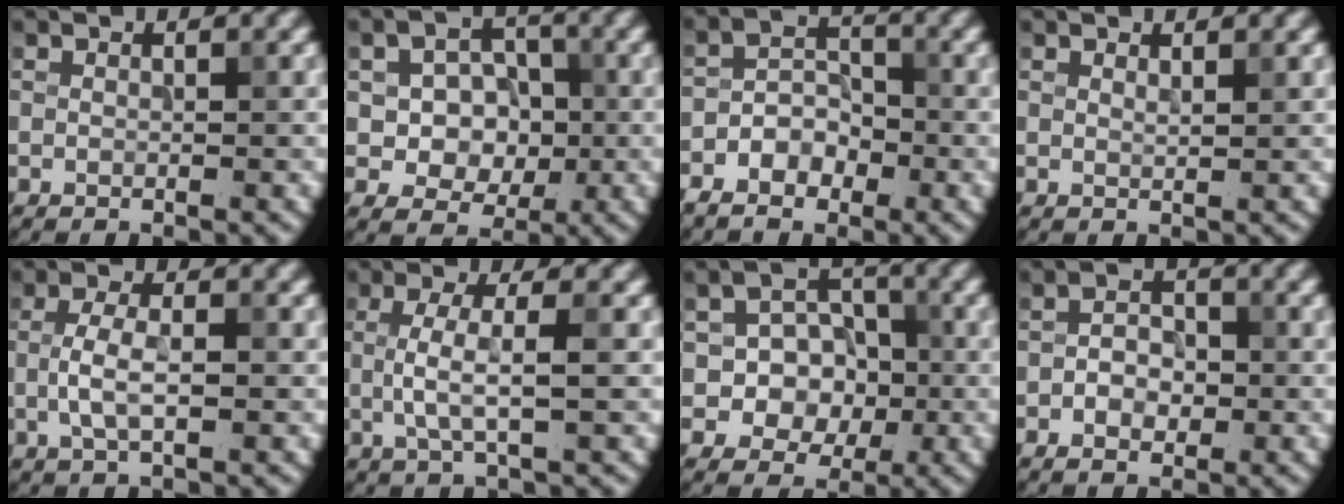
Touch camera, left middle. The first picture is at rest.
{"total": 5.9, "force": [-0.4, 4.8, 3.5], "torque": [-0.040, -0.001, -0.017]}
{"total": 3.9, "force": [-2.4, 2.6, 1.8], "torque": [-0.027, 0.004, -0.047]}
{"total": 0.7, "force": [0.6, 0.1, 0.3], "torque": [-0.003, -0.001, 0.011]}
{"total": 3.3, "force": [-0.5, 1.3, 3.0], "torque": [-0.065, 0.001, -0.011]}
{"total": 3.7, "force": [-0.1, 0.9, 3.6], "torque": [-0.072, -0.001, -0.002]}
{"total": 6.1, "force": [-1.0, 5.2, 2.9], "torque": [-0.017, 0.007, -0.035]}
{"total": 2.7, "force": [-0.8, 1.8, 1.8], "torque": [-0.028, 0.004, -0.017]}